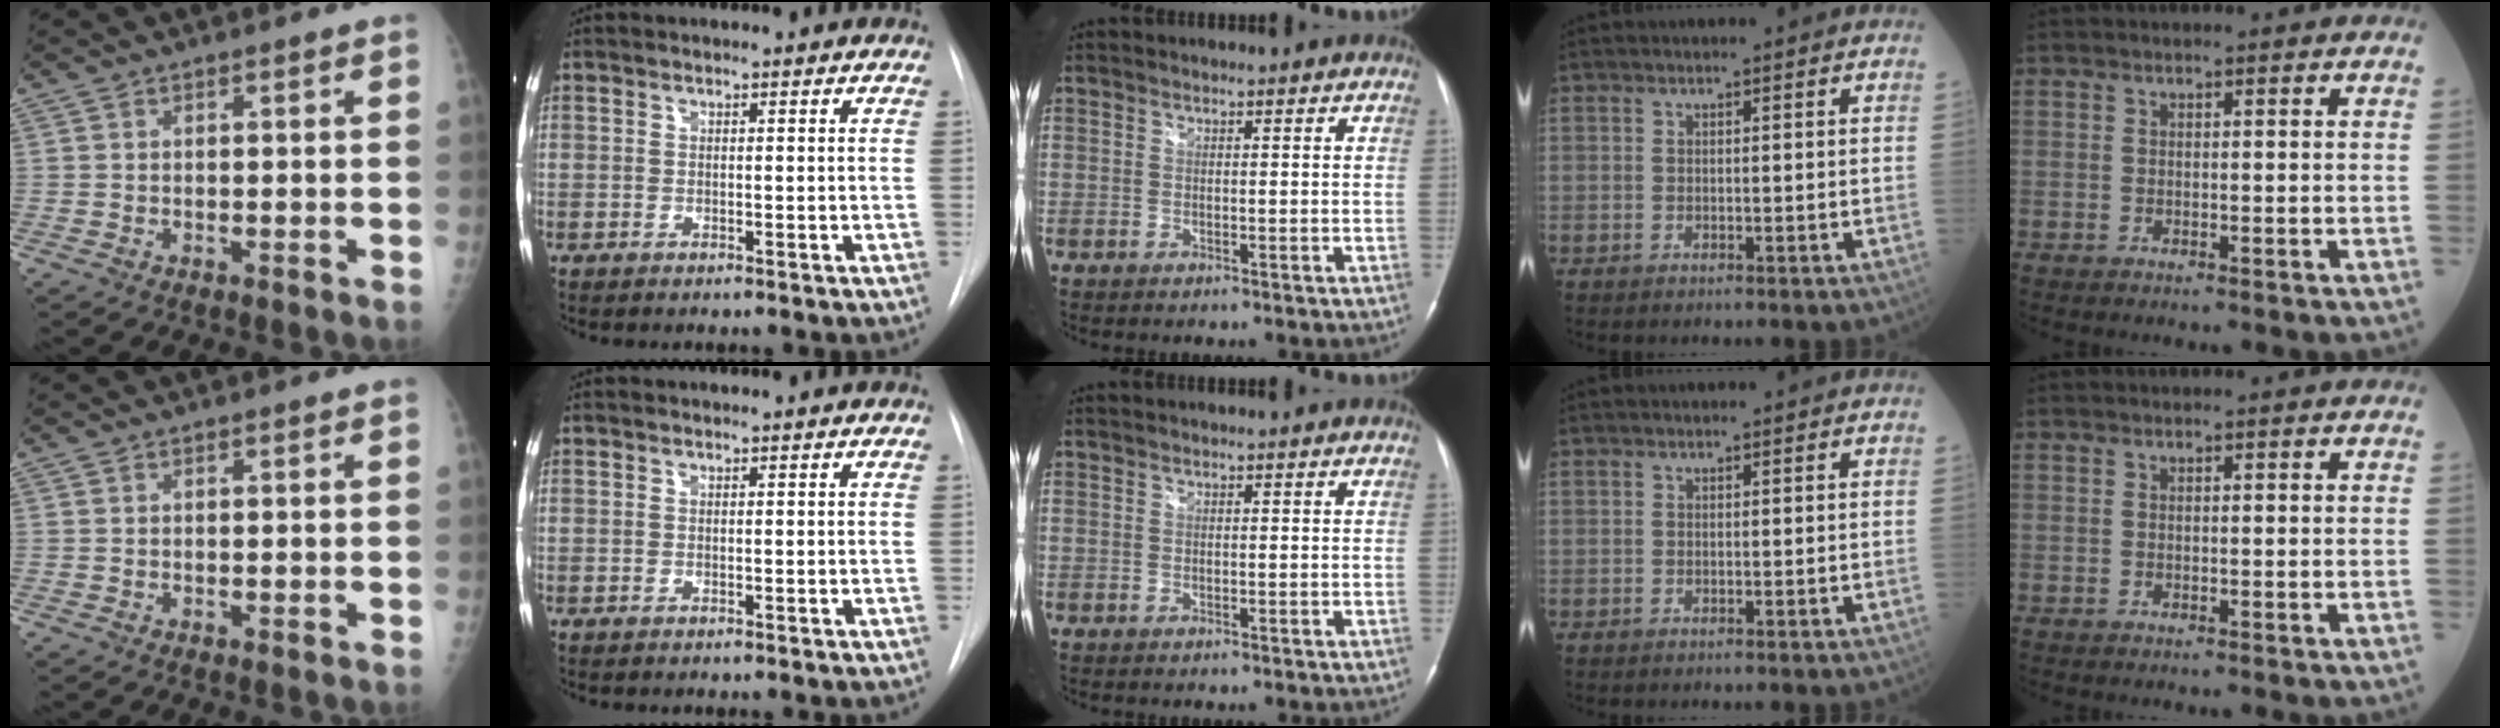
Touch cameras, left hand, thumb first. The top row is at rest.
{}